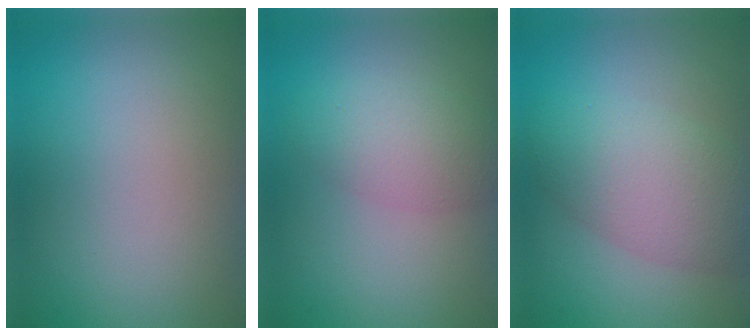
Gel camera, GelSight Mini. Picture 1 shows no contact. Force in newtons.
{"total": 3.4, "press": 3.4, "slide": 0.0}
{"total": 6.1, "press": 6.1, "slide": 0.1}